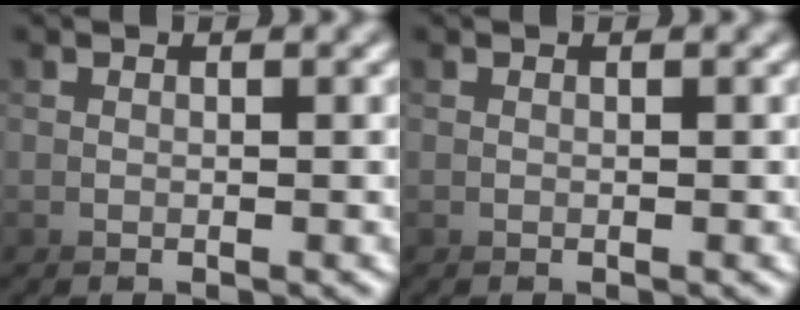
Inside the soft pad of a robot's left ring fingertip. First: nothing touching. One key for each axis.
{"total": 0.0}